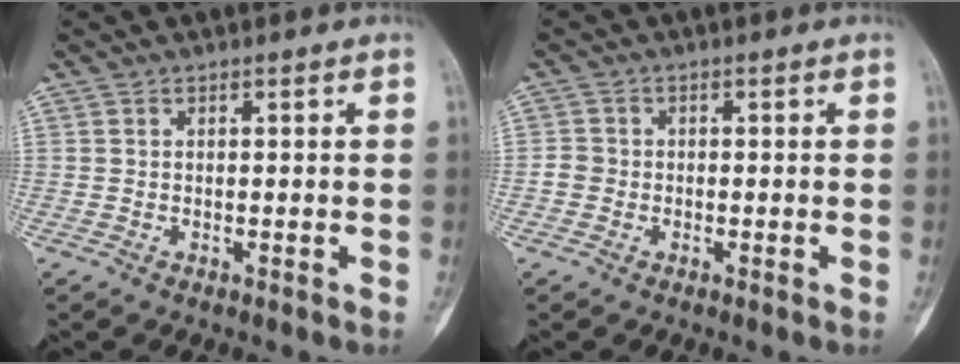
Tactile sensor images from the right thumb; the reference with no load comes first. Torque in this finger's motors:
{"motor_torque": [-0.16, -0.04, 0.15, -0.09, -0.20]}